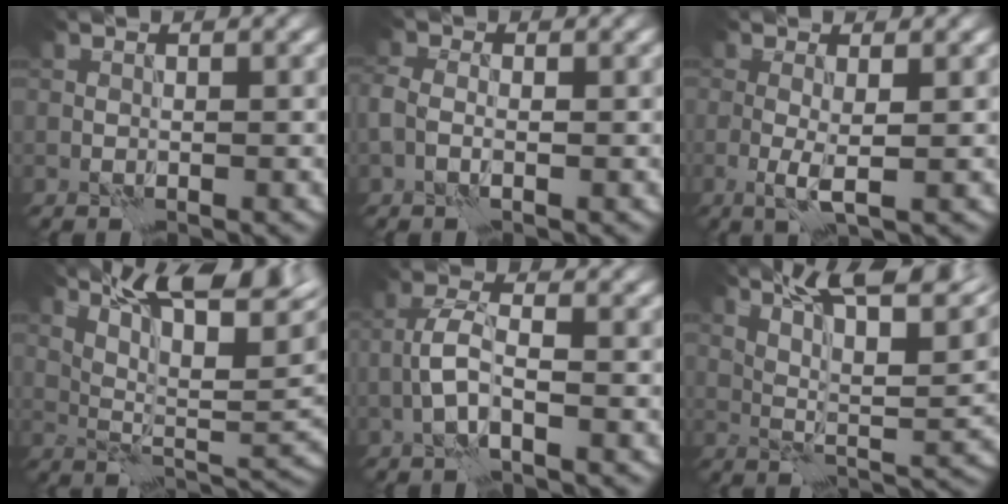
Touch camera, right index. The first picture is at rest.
{"total": 2.0, "force": [-0.6, 1.2, 1.4], "torque": [-0.038, 0.003, -0.019]}
{"total": 2.4, "force": [-0.3, 0.3, 2.3], "torque": [-0.048, -0.007, -0.005]}
{"total": 13.3, "force": [8.2, 3.6, 9.8], "torque": [-0.141, 0.018, 0.115]}
{"total": 3.1, "force": [-1.1, 1.0, 2.8], "torque": [-0.061, 0.008, -0.027]}
{"total": 13.6, "force": [9.7, 3.0, 9.1], "torque": [-0.128, 0.014, 0.129]}